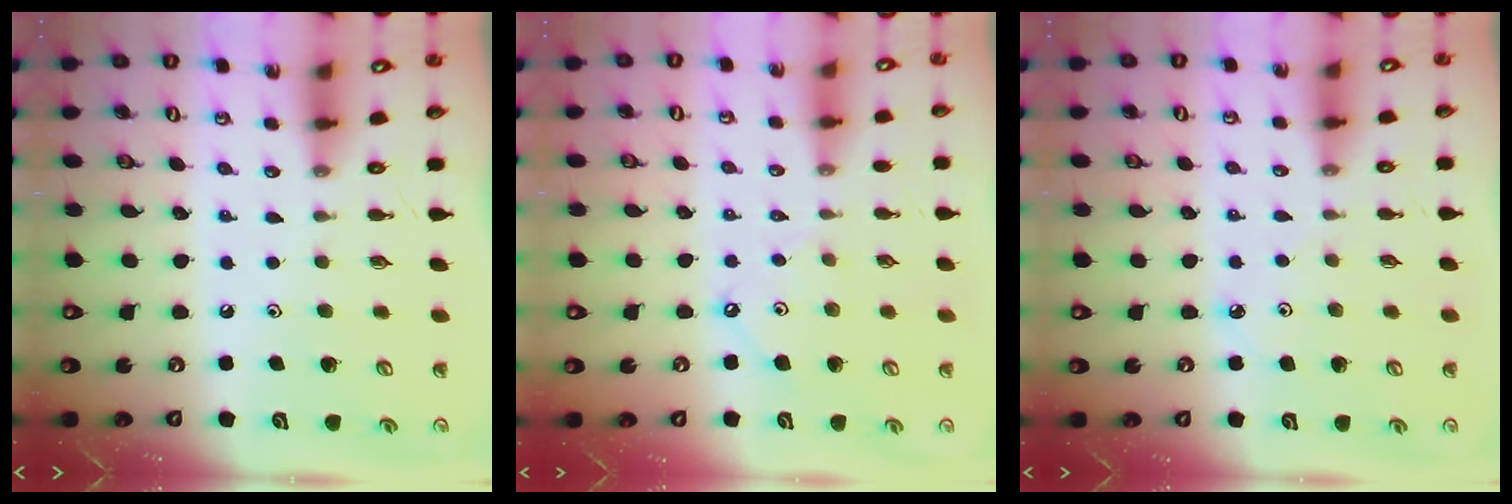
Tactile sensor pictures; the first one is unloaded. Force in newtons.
{"total": 3.5, "press": 3.5, "slide": 0.1}
{"total": 2.5, "press": 2.5, "slide": 0.3}